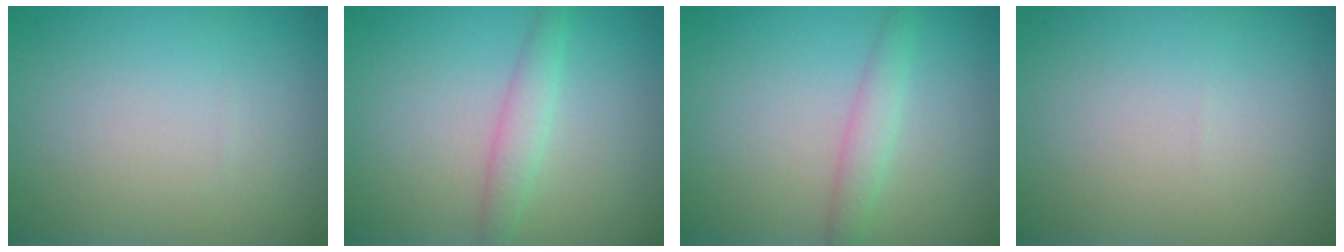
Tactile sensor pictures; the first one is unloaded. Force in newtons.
{"total": 1.9, "press": 1.9, "slide": 0.1}
{"total": 1.7, "press": 1.7, "slide": 0.1}
{"total": 0.0}